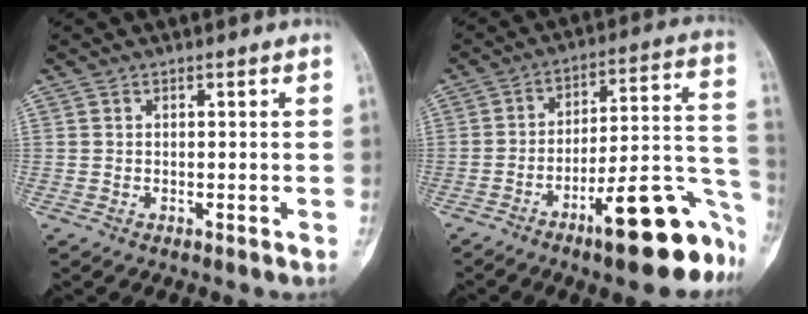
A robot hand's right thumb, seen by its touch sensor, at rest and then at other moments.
{"total": 20.3, "force": [-11.0, 5.4, 16.2], "torque": [-0.167, 0.087, -0.161]}